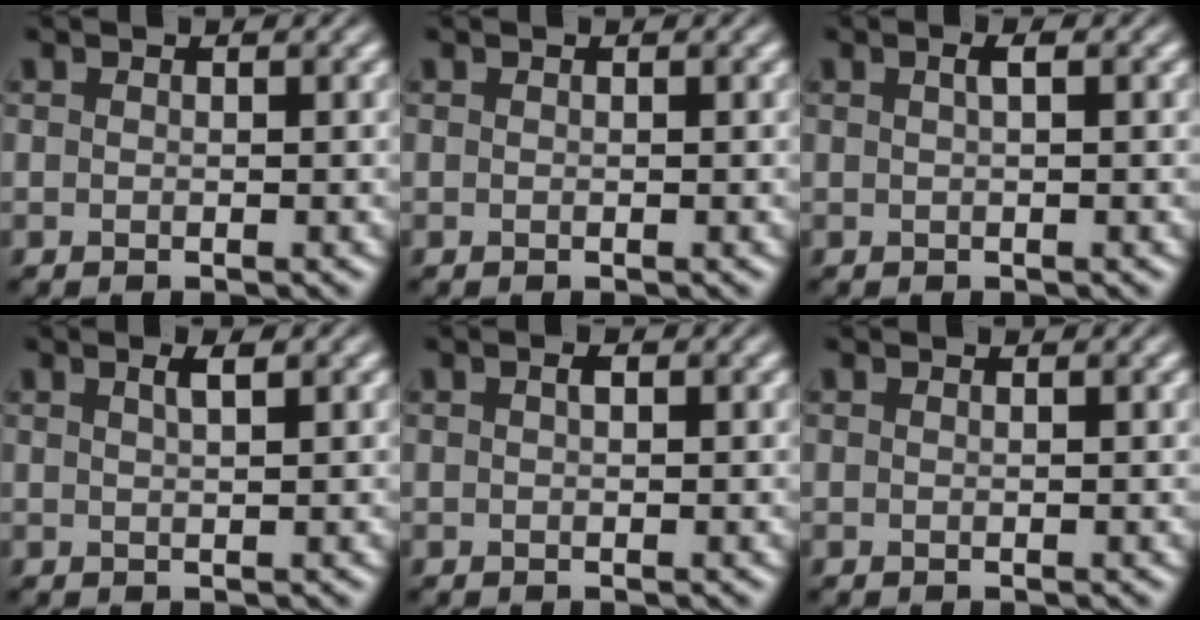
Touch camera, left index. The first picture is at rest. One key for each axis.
{"total": 0.0}
{"total": 1.1, "fx": 0.3, "fy": 0.2, "fz": 1.0, "tx": -0.018, "ty": 0.007, "tz": 0.005}
{"total": 1.5, "fx": 0.8, "fy": 0.4, "fz": 1.2, "tx": -0.016, "ty": 0.005, "tz": 0.011}
{"total": 0.7, "fx": 0.2, "fy": 0.3, "fz": 0.6, "tx": -0.012, "ty": 0.003, "tz": 0.003}
{"total": 0.0}